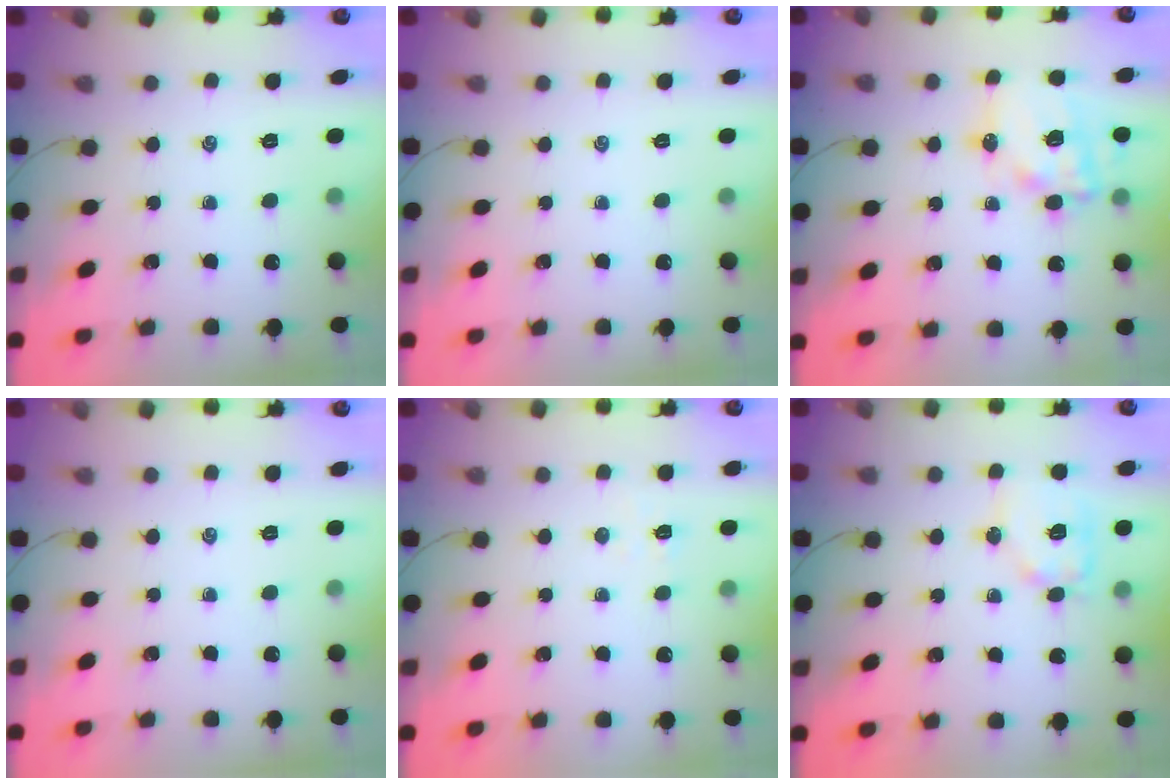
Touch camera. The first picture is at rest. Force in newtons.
{"total": 0.0}
{"total": 15.7, "press": 15.3, "slide": 3.5}
{"total": 0.0}
{"total": 2.9, "press": 2.8, "slide": 0.9}
{"total": 11.1, "press": 11.1, "slide": 1.2}